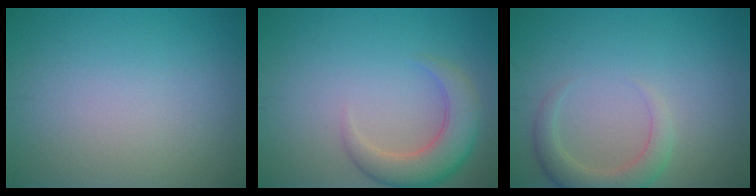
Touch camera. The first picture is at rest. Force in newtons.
{"total": 4.7, "press": 4.7, "slide": 0.3}
{"total": 3.1, "press": 3.1, "slide": 0.4}